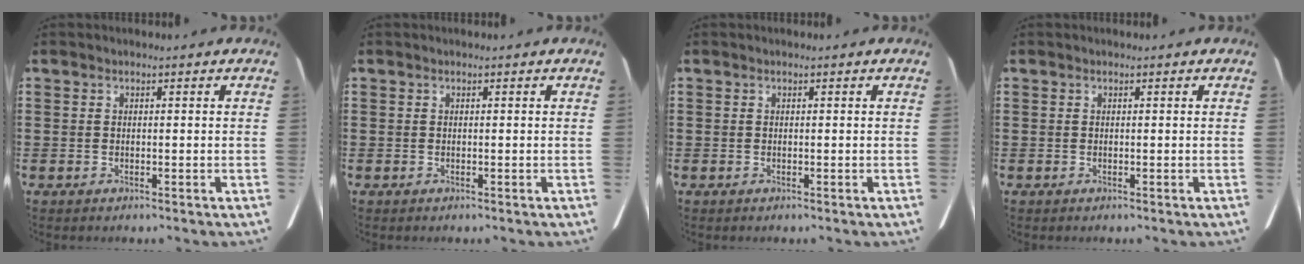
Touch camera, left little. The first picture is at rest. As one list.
[{"total": 0.0}, {"total": 0.0}, {"total": 0.0}]